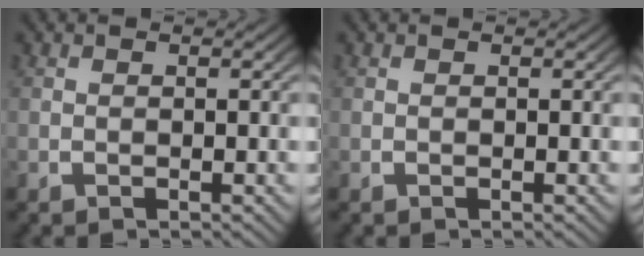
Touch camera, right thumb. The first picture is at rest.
{"total": 0.0}